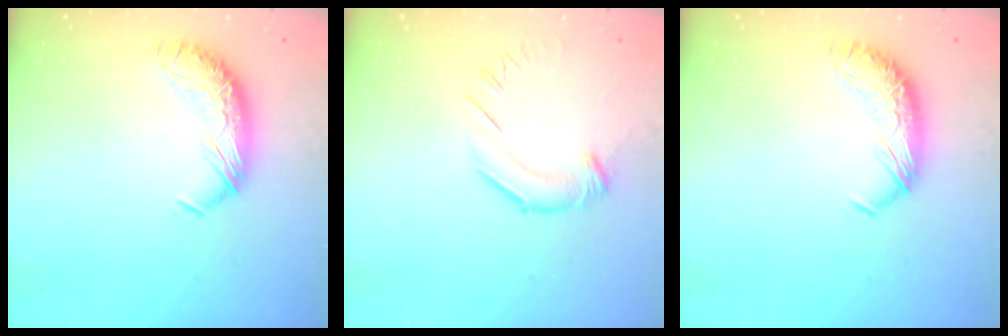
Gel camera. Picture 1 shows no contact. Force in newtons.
{"total": 2.1, "press": 2.1, "slide": 0.3}
{"total": 0.0}